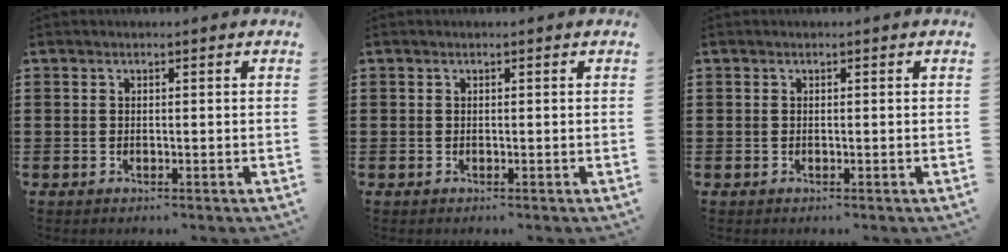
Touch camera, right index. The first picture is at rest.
{"total": 0.0}
{"total": 0.0}